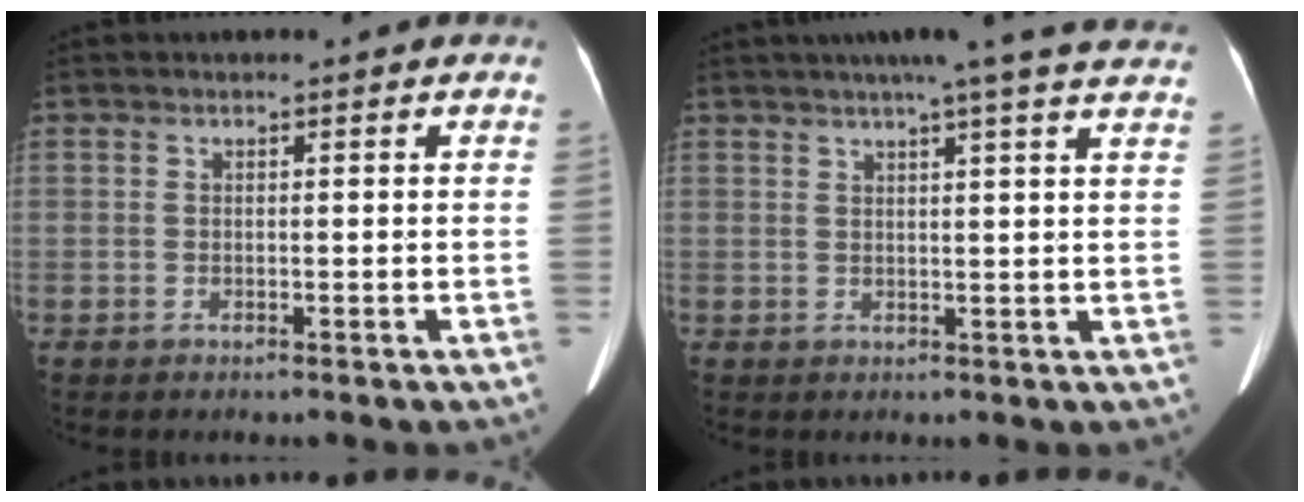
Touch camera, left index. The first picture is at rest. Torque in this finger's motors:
{"motor_torque": [0.31, -0.37, -0.04, -0.03]}